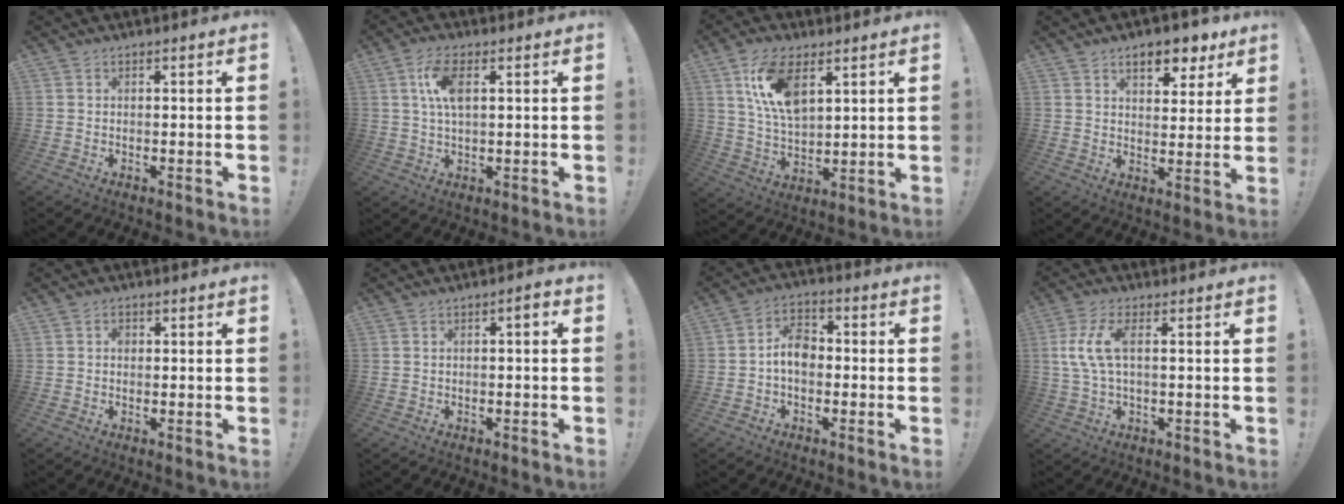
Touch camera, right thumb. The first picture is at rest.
{"total": 8.1, "force": [2.2, 3.5, 7.0], "torque": [-0.134, 0.001, 0.037]}
{"total": 13.4, "force": [6.3, 7.1, 9.4], "torque": [-0.186, -0.009, 0.116]}
{"total": 9.7, "force": [5.9, 4.8, 6.1], "torque": [-0.074, -0.029, 0.101]}
{"total": 1.6, "force": [0.0, 1.3, 0.9], "torque": [-0.016, 0.006, -0.002]}
{"total": 2.0, "force": [-1.0, 0.5, 1.6], "torque": [-0.027, 0.009, -0.020]}
{"total": 7.8, "force": [-1.2, 5.1, 5.7], "torque": [-0.111, 0.014, -0.020]}
{"total": 8.6, "force": [1.2, 3.2, 7.9], "torque": [-0.156, -0.002, 0.022]}